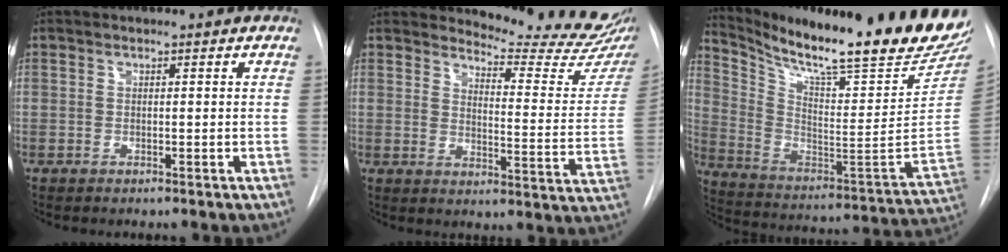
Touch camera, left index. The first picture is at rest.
{"total": 15.5, "force": [15.1, 0.5, 3.7], "torque": [-0.045, -0.120, 0.165]}
{"total": 27.3, "force": [23.2, 2.1, 14.1], "torque": [-0.239, -0.101, 0.333]}